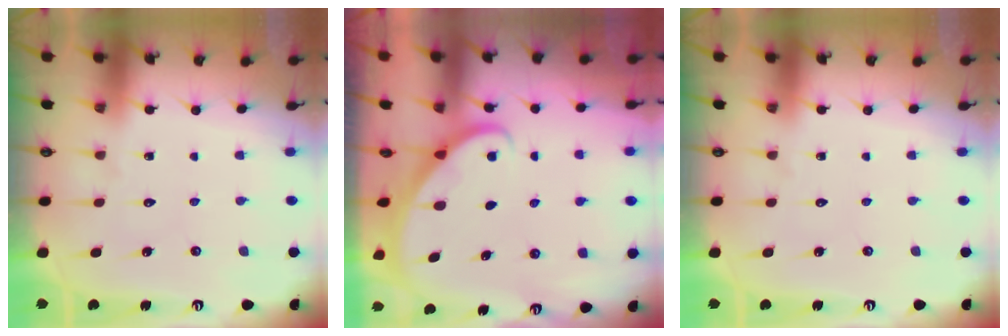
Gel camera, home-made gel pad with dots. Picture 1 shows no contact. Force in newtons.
{"total": 1.9, "press": 1.9, "slide": 0.1}
{"total": 0.0}